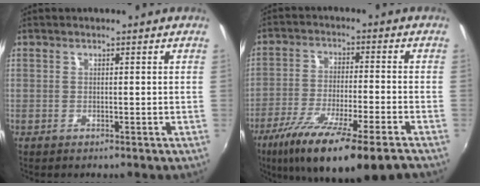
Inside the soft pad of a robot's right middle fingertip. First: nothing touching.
{"total": 16.3, "force": [-11.6, 1.5, 11.4], "torque": [-0.219, -0.055, -0.196]}